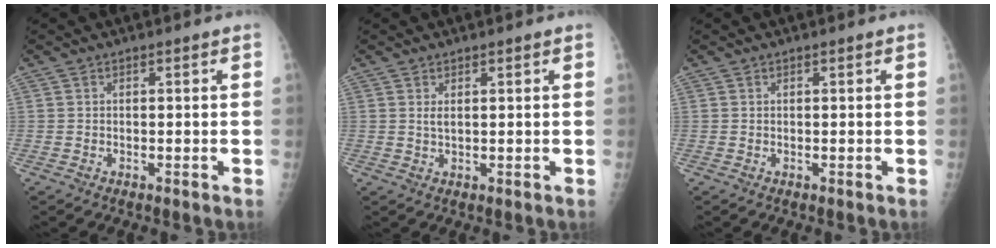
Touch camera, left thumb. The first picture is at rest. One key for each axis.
{"total": 1.4, "fx": 0.6, "fy": 0.4, "fz": 1.1, "tx": -0.020, "ty": -0.003, "tz": 0.015}
{"total": 0.0}